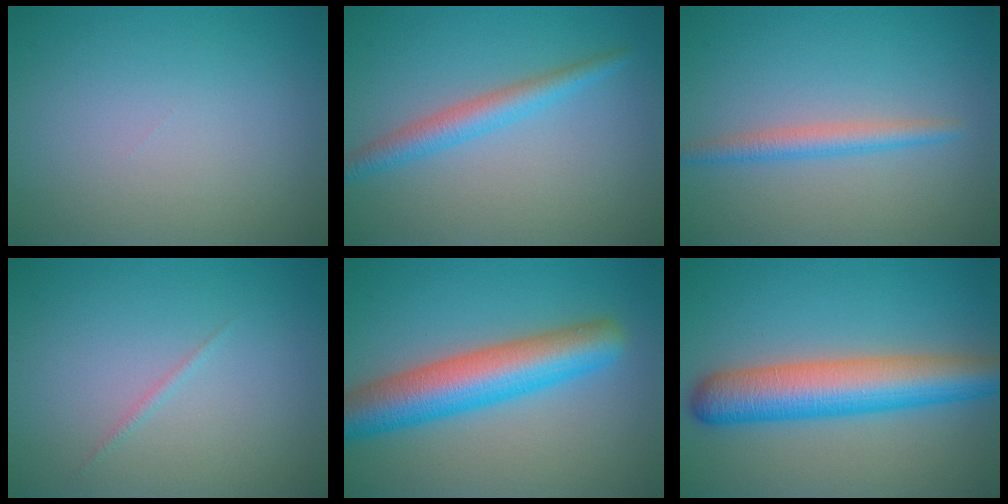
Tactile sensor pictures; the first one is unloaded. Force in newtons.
{"total": 2.7, "press": 2.7, "slide": 0.1}
{"total": 2.1, "press": 2.1, "slide": 0.1}
{"total": 0.5, "press": 0.5, "slide": 0.0}
{"total": 7.8, "press": 7.8, "slide": 0.2}
{"total": 7.9, "press": 7.9, "slide": 0.2}